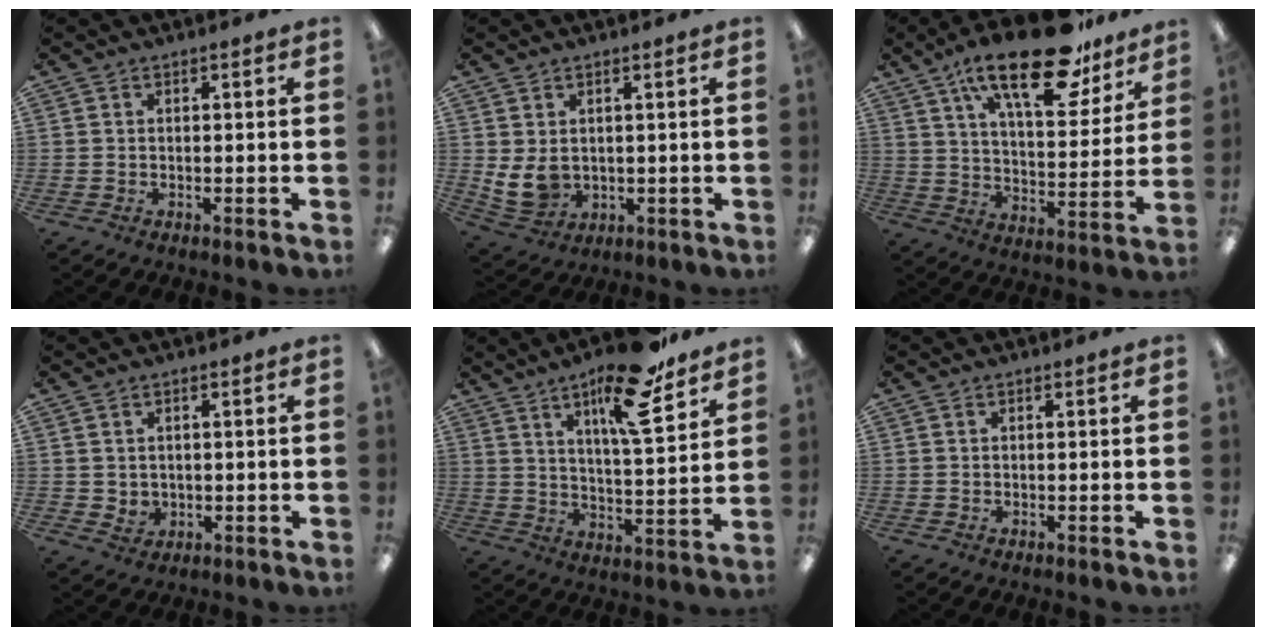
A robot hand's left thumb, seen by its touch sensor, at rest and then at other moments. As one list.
[{"total": 6.6, "force": [1.5, 5.0, 4.0], "torque": [-0.092, -0.008, 0.030]}, {"total": 22.7, "force": [15.6, 8.3, 14.3], "torque": [-0.220, -0.089, 0.260]}, {"total": 2.6, "force": [1.2, 2.3, 0.5], "torque": [-0.006, -0.003, 0.020]}, {"total": 16.0, "force": [10.8, 4.2, 11.1], "torque": [-0.176, -0.054, 0.172]}, {"total": 0.0}]